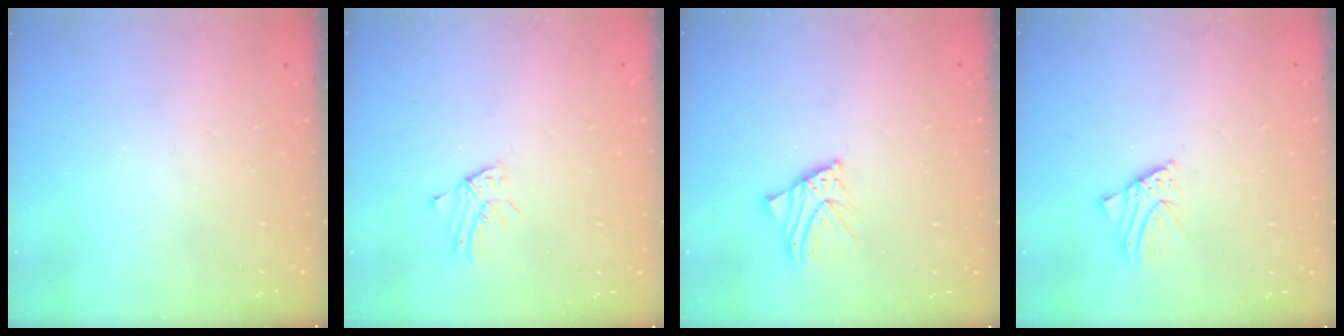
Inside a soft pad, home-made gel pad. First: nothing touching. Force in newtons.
{"total": 2.1, "press": 2.1, "slide": 0.2}
{"total": 2.7, "press": 2.7, "slide": 0.4}
{"total": 1.5, "press": 1.5, "slide": 0.0}